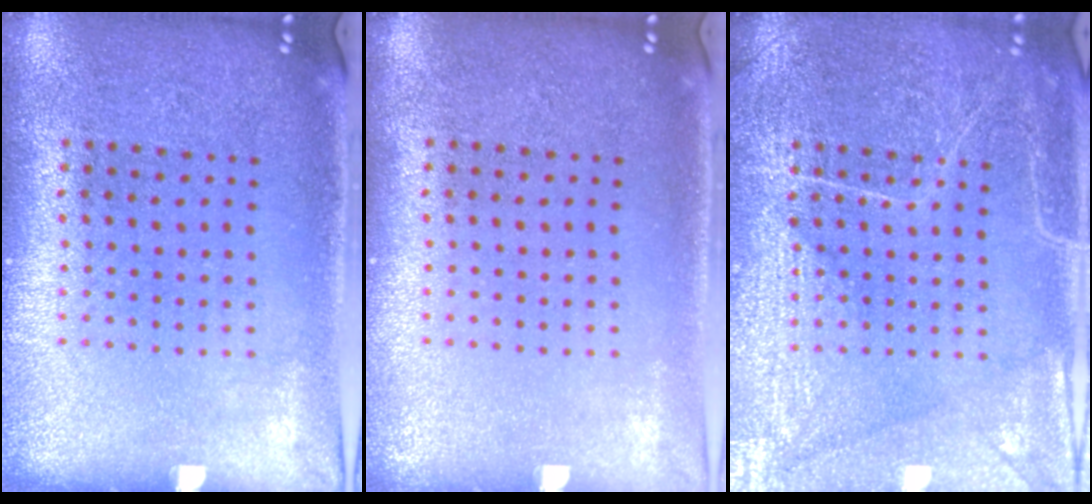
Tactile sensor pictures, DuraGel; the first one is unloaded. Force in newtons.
{"total": 0.0}
{"total": 5.3, "press": 5.2, "slide": 0.6}